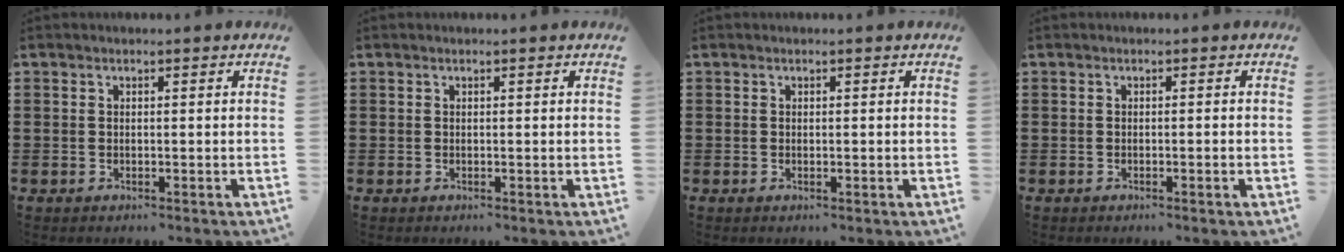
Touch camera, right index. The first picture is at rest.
{"total": 0.0}
{"total": 0.0}
{"total": 0.7, "force": [-0.3, -0.2, 0.6], "torque": [-0.010, -0.003, -0.005]}